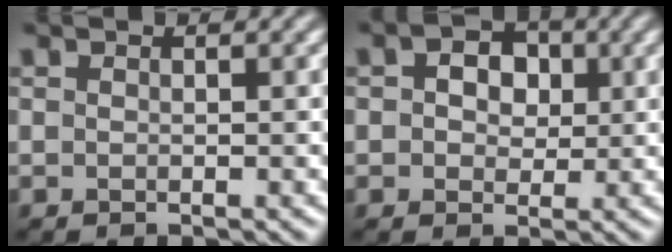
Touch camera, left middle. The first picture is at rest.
{"total": 3.8, "force": [1.0, 2.8, 2.5], "torque": [-0.032, 0.009, 0.000]}